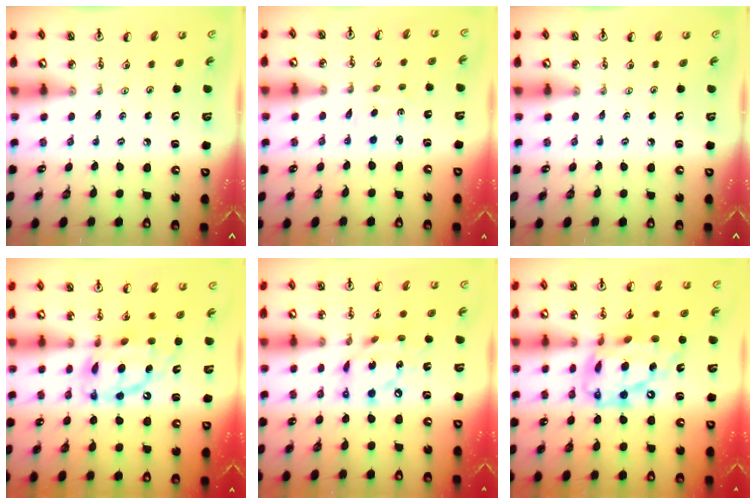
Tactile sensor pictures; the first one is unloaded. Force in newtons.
{"total": 2.3, "press": 2.2, "slide": 0.3}
{"total": 0.0}
{"total": 13.5, "press": 13.4, "slide": 1.3}
{"total": 13.7, "press": 13.6, "slide": 1.5}
{"total": 20.8, "press": 20.7, "slide": 2.1}